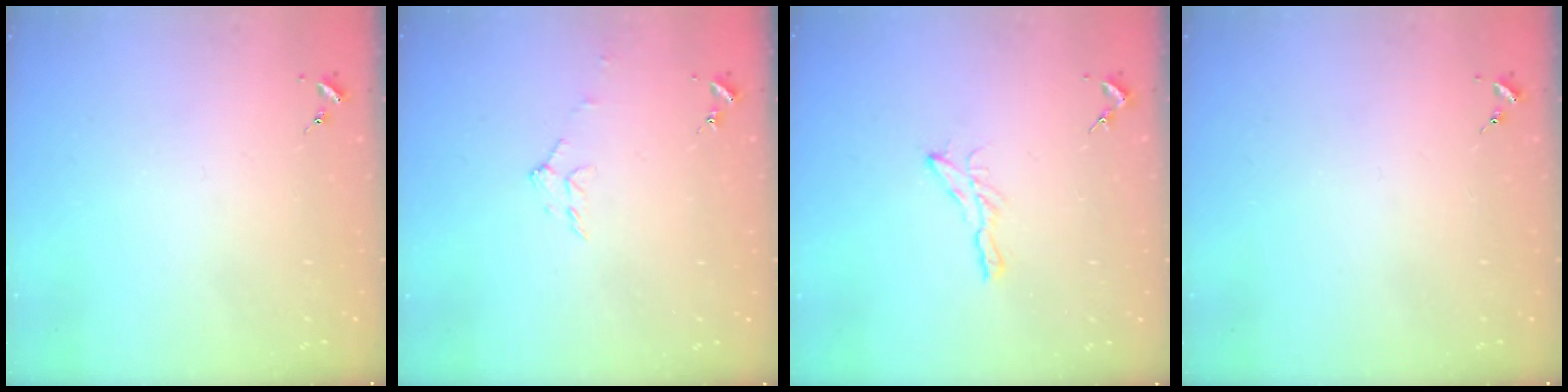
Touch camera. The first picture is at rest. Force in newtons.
{"total": 6.0, "press": 6.0, "slide": 0.7}
{"total": 6.0, "press": 6.0, "slide": 0.2}
{"total": 0.0}